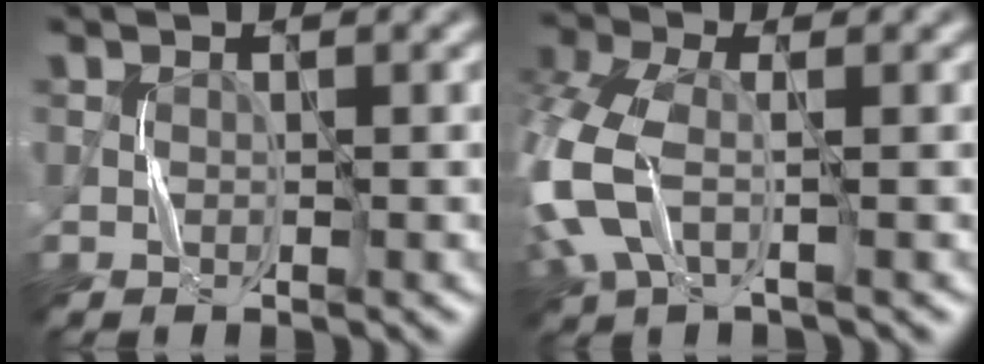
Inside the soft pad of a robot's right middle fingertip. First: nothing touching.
{"total": 7.0, "force": [-1.5, 4.0, 5.5], "torque": [-0.158, -0.001, -0.043]}